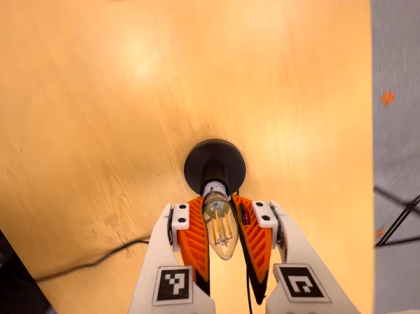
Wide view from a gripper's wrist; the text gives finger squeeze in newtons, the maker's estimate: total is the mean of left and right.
{"total": 25.4, "left": 24.6, "right": 26.2}